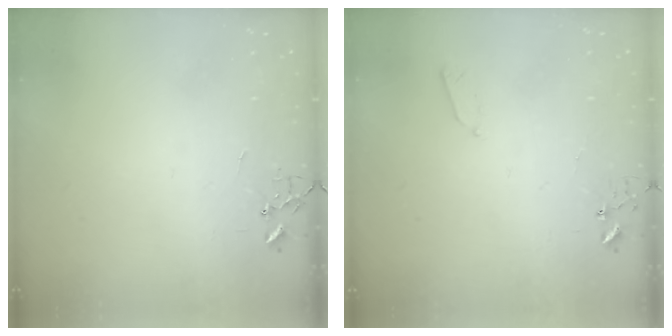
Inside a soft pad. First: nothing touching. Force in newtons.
{"total": 3.4, "press": 3.4, "slide": 0.5}